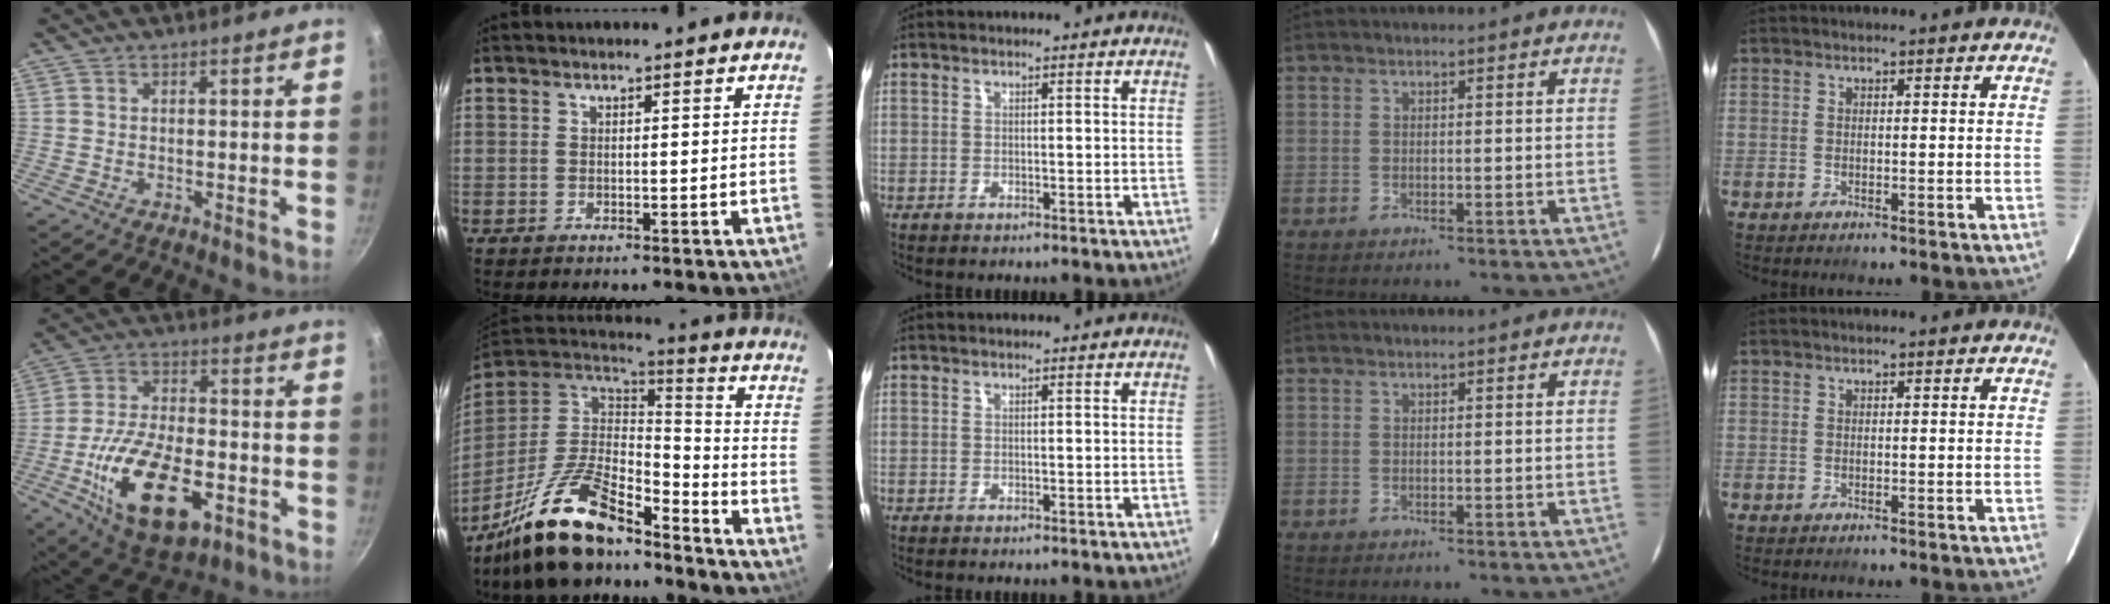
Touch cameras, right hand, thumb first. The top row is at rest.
{"thumb": {"total": 20.3, "force": [-7.1, 10.4, 16.0], "torque": [-0.273, 0.023, -0.115]}, "index": {"total": 21.1, "force": [-15.7, 7.3, 12.2], "torque": [-0.252, -0.014, -0.276]}}